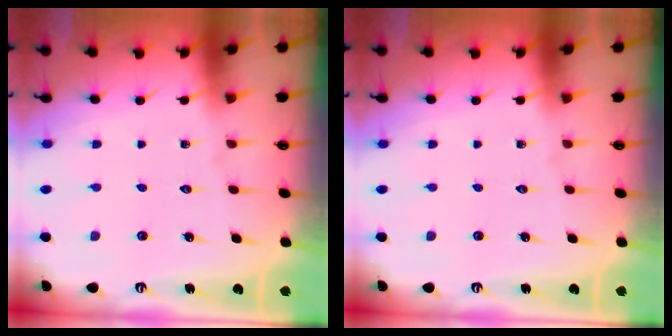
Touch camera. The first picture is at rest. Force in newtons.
{"total": 0.0}